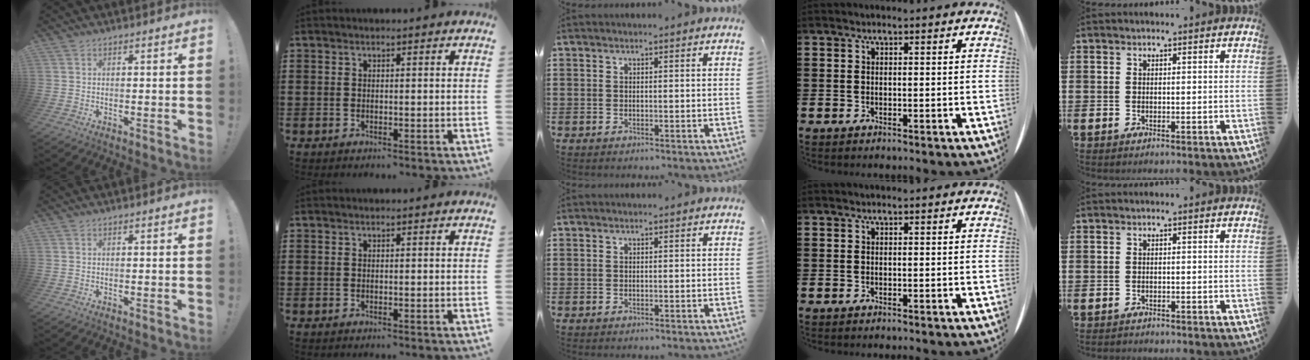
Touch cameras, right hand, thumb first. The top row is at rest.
{}